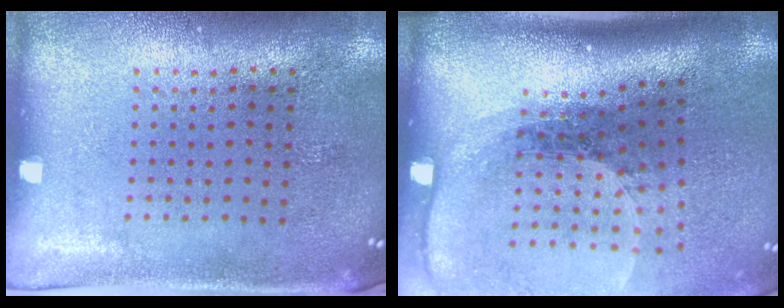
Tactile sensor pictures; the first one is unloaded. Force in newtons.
{"total": 2.4, "press": 1.7, "slide": 1.7}